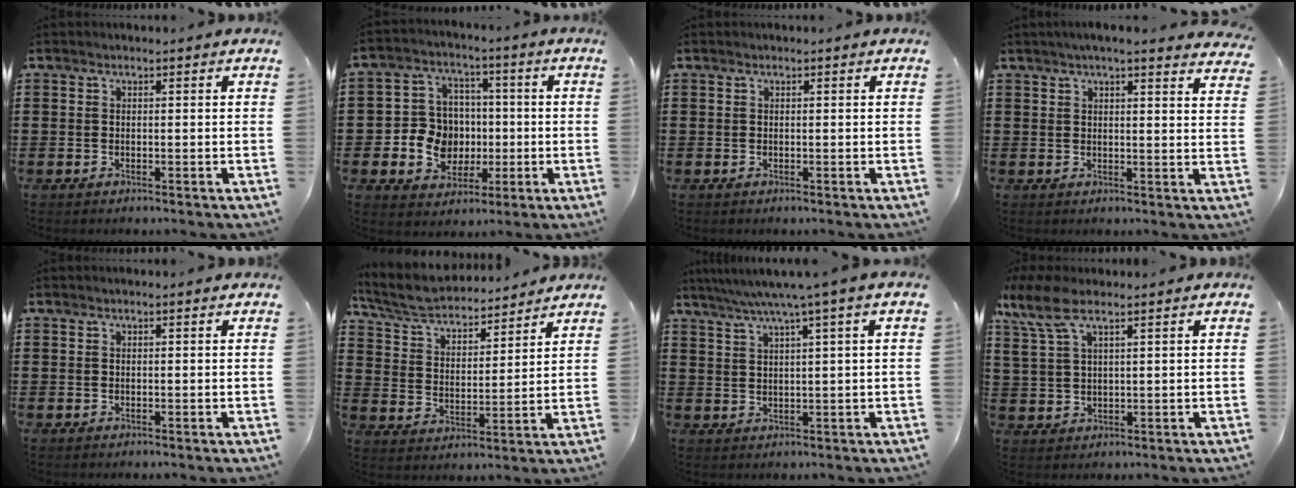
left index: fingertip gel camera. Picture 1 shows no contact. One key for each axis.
{"total": 8.2, "fx": -0.8, "fy": 7.7, "fz": 2.6, "tx": -0.072, "ty": 0.020, "tz": -0.008}
{"total": 0.0}
{"total": 3.5, "fx": 3.1, "fy": -0.3, "fz": 1.5, "tx": -0.039, "ty": -0.002, "tz": 0.057}
{"total": 0.0}
{"total": 6.3, "fx": 5.9, "fy": 0.9, "fz": 2.2, "tx": -0.069, "ty": -0.034, "tz": 0.100}
{"total": 4.9, "fx": 2.9, "fy": -0.8, "fz": 3.8, "tx": -0.081, "ty": -0.011, "tz": 0.045}
{"total": 6.5, "fx": 4.2, "fy": 1.7, "fz": 4.6, "tx": -0.116, "ty": -0.005, "tz": 0.074}